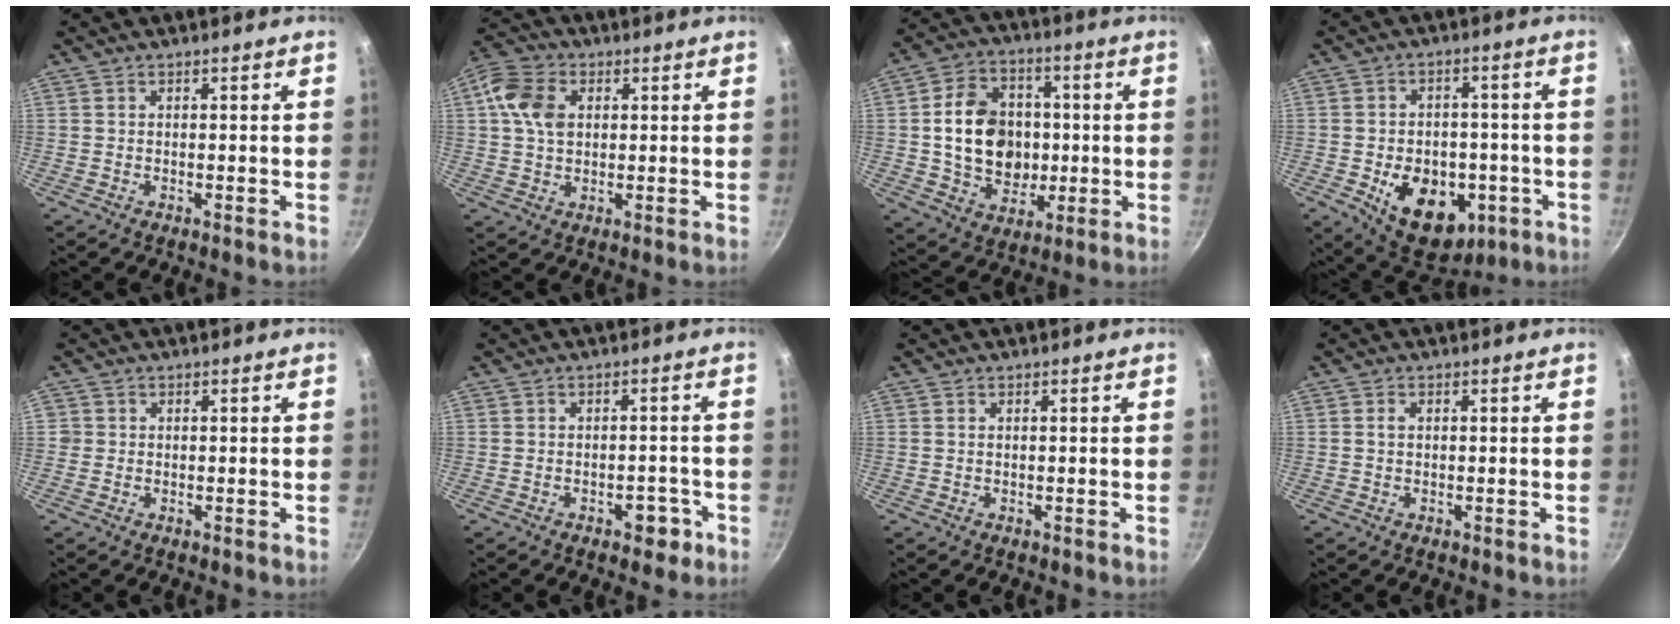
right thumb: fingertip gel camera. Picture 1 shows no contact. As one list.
[{"total": 8.8, "force": [1.8, 6.3, 5.8], "torque": [-0.097, 0.009, 0.023]}, {"total": 16.1, "force": [0.3, 12.9, 9.6], "torque": [-0.125, 0.019, 0.009]}, {"total": 16.4, "force": [-4.8, 11.6, 10.6], "torque": [-0.121, 0.014, -0.050]}, {"total": 1.0, "force": [0.0, 1.0, 0.2], "torque": [0.004, 0.004, -0.003]}, {"total": 3.9, "force": [-2.1, 2.4, 2.3], "torque": [-0.008, 0.021, -0.018]}, {"total": 0.0}, {"total": 1.1, "force": [0.2, 0.7, 0.7], "torque": [-0.014, 0.004, 0.002]}]